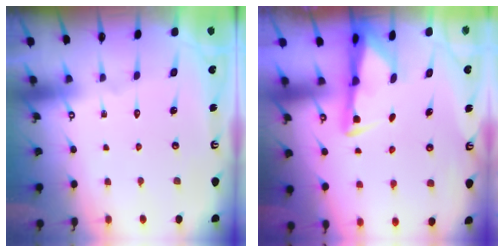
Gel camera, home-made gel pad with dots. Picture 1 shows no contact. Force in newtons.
{"total": 3.0, "press": 2.9, "slide": 0.6}